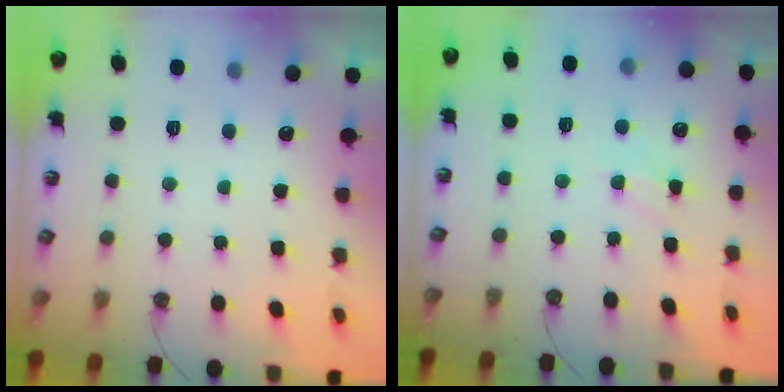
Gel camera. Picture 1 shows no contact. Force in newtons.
{"total": 3.7, "press": 3.7, "slide": 0.6}